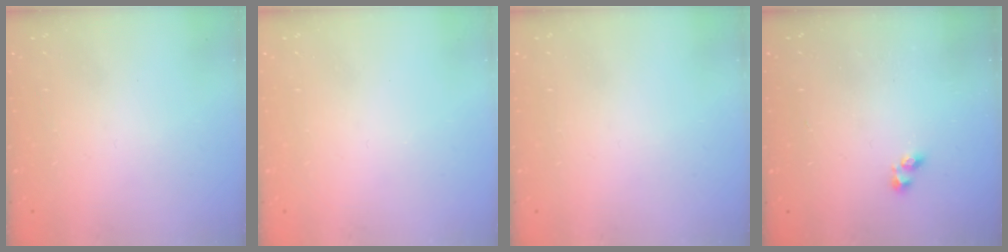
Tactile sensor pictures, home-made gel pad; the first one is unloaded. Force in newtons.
{"total": 0.0}
{"total": 0.0}
{"total": 0.9, "press": 0.4, "slide": 0.8}